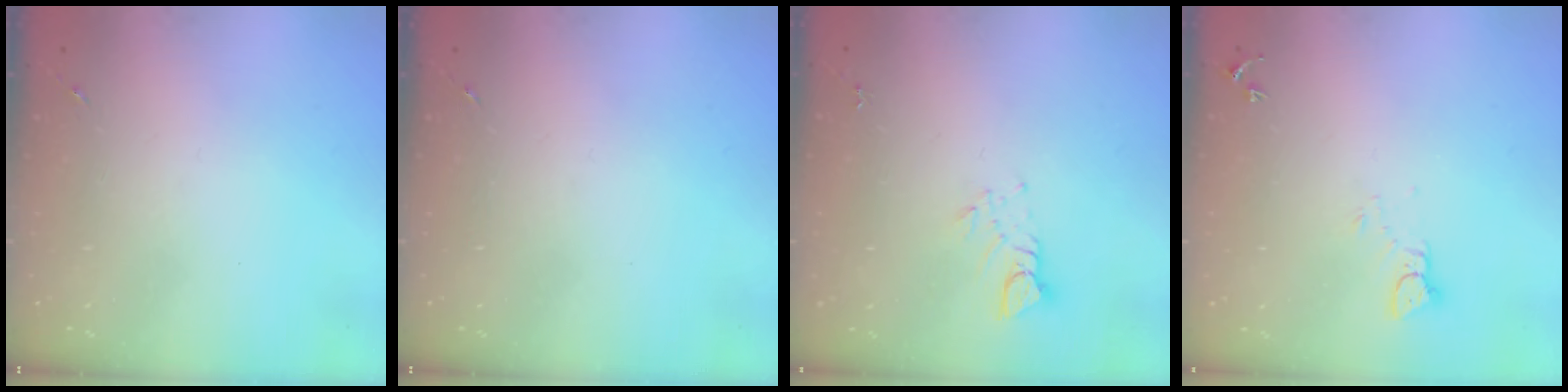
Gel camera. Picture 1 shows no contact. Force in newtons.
{"total": 0.0}
{"total": 3.5, "press": 3.5, "slide": 0.3}
{"total": 3.1, "press": 3.1, "slide": 0.2}